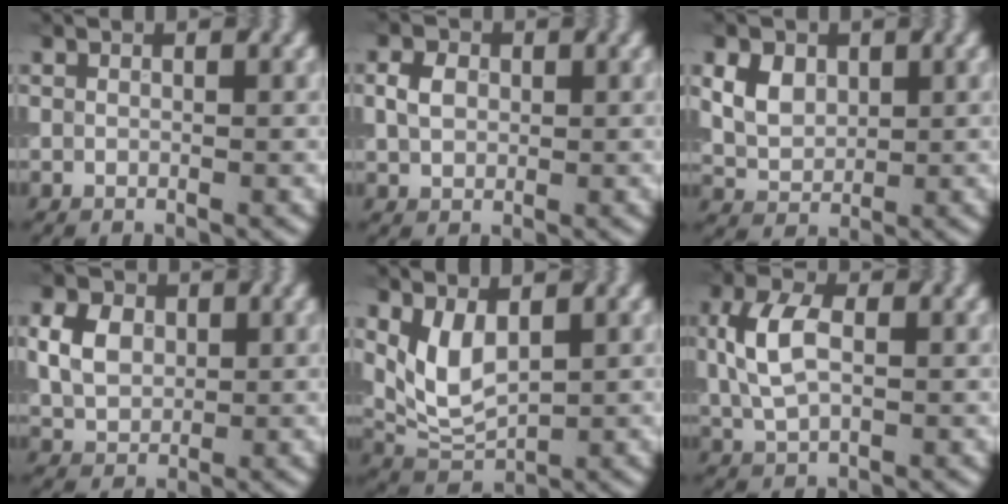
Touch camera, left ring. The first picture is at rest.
{"total": 2.3, "force": [0.2, 1.7, 1.5], "torque": [-0.035, 0.008, 0.007]}
{"total": 5.1, "force": [2.0, 3.6, 3.0], "torque": [-0.072, 0.021, 0.040]}
{"total": 3.7, "force": [0.7, 2.8, 2.4], "torque": [-0.057, 0.009, 0.019]}
{"total": 4.2, "force": [1.2, 2.3, 3.3], "torque": [-0.074, 0.000, 0.035]}
{"total": 5.0, "force": [0.6, 2.9, 4.0], "torque": [-0.096, 0.011, 0.017]}